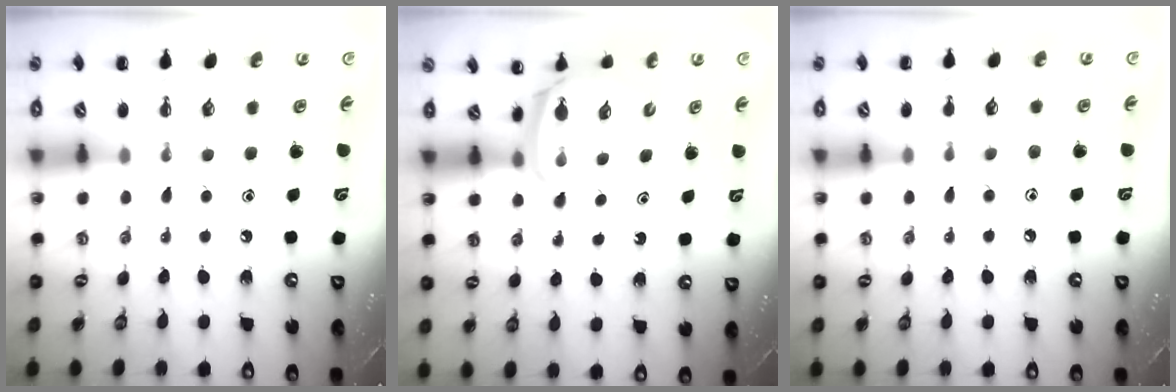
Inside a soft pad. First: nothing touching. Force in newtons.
{"total": 3.9, "press": 3.9, "slide": 0.6}
{"total": 5.3, "press": 5.1, "slide": 1.6}